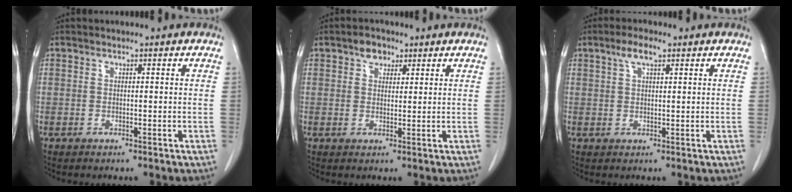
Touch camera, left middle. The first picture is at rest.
{"total": 2.7, "force": [1.7, 1.8, 1.1], "torque": [-0.019, 0.007, 0.027]}
{"total": 3.2, "force": [1.9, 0.8, 2.4], "torque": [-0.053, 0.010, 0.037]}